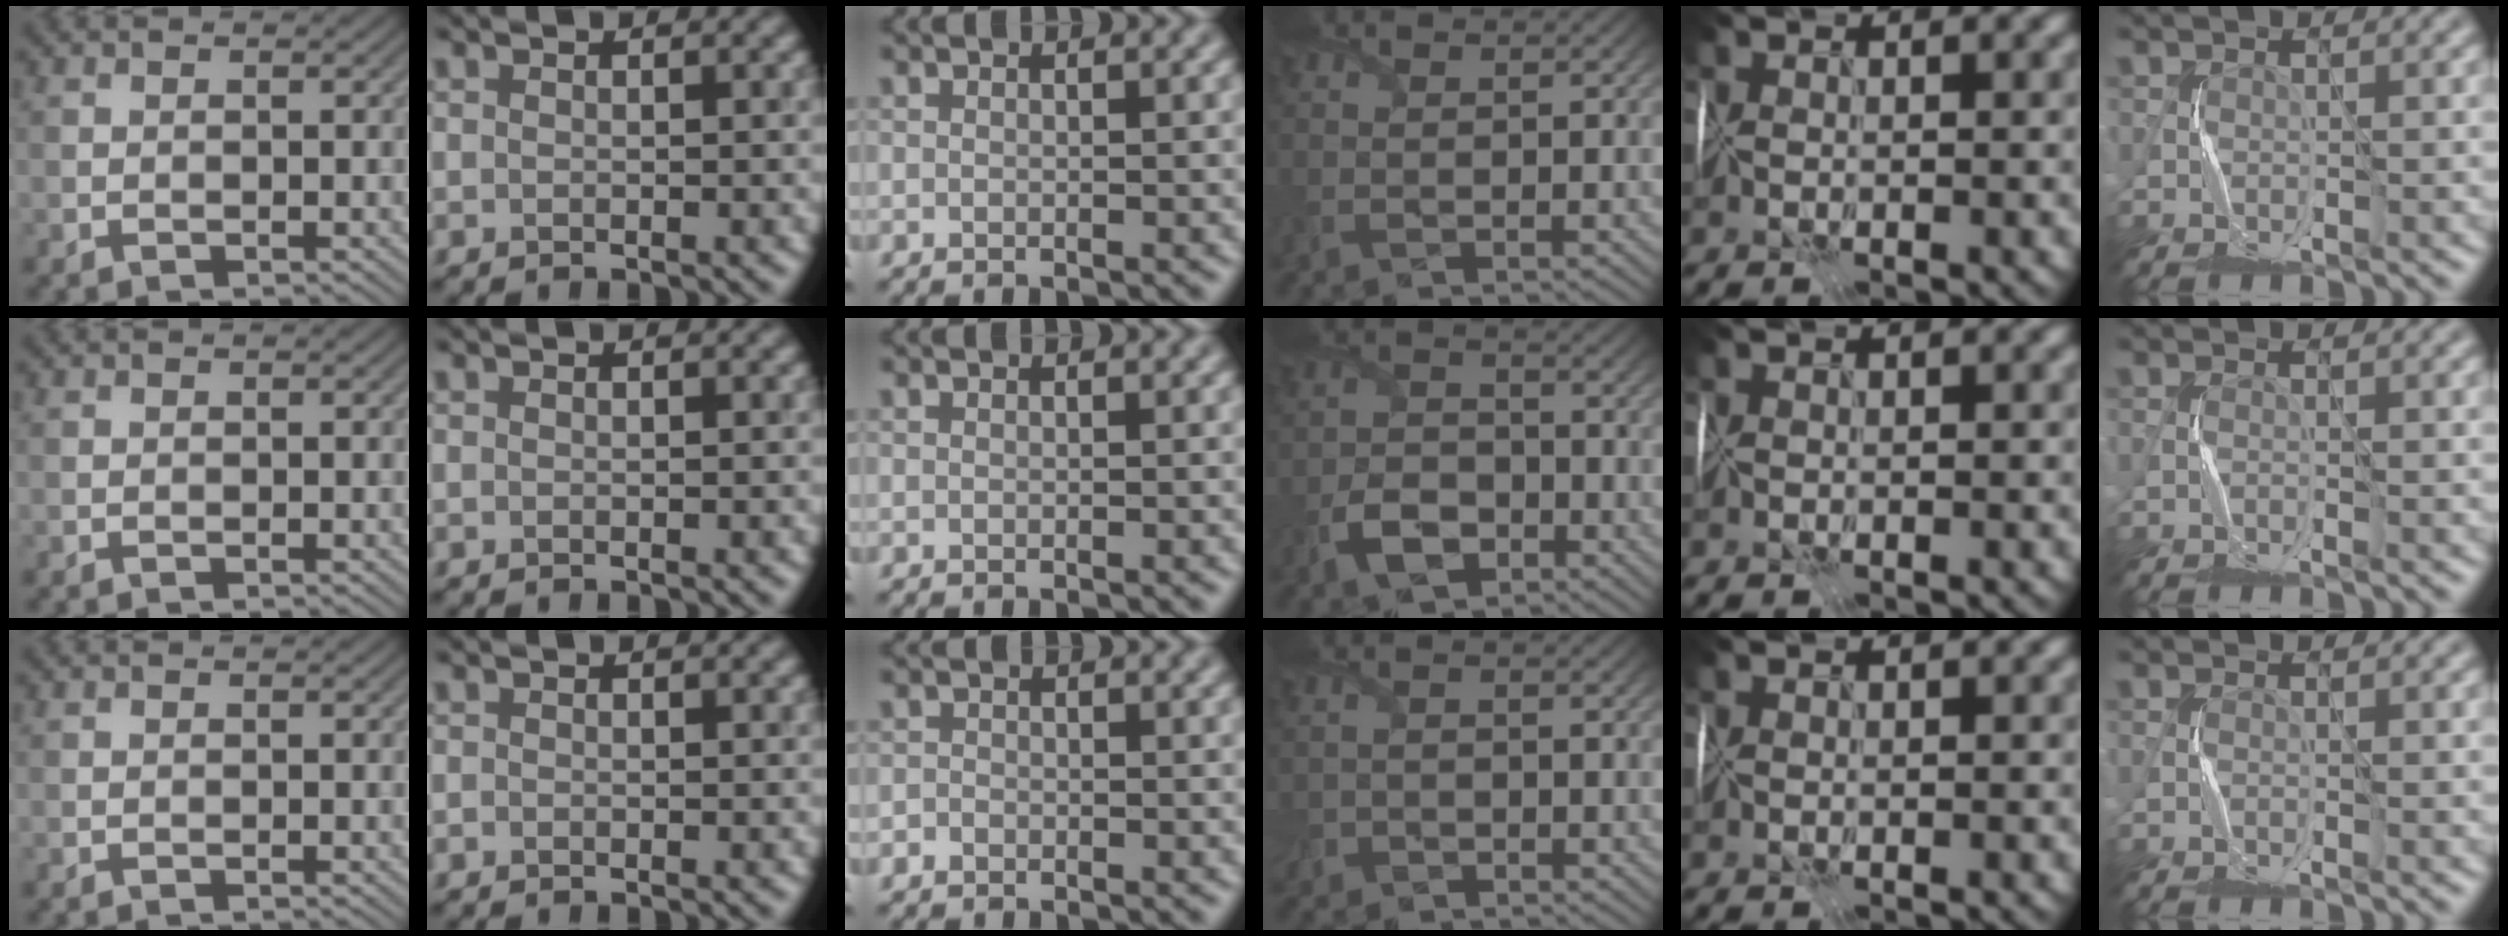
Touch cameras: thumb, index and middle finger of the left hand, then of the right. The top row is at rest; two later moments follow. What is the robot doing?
{"motion": "wrap", "object": "plastic wrap"}